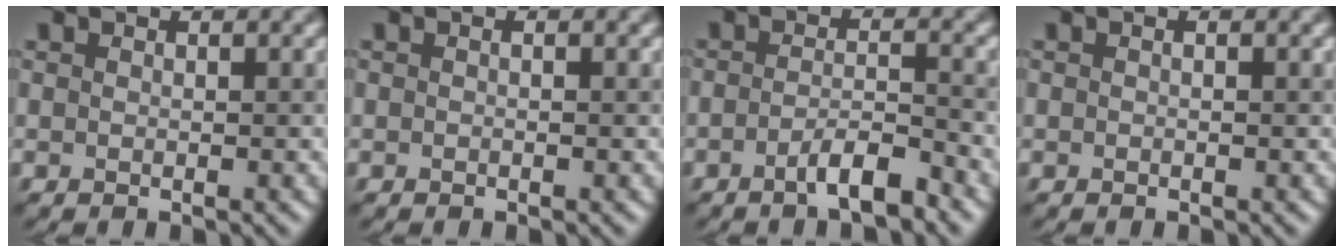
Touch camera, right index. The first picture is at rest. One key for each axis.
{"total": 0.0}
{"total": 3.1, "fx": -2.2, "fy": 0.4, "fz": 2.2, "tx": -0.037, "ty": 0.019, "tz": -0.038}
{"total": 0.0}